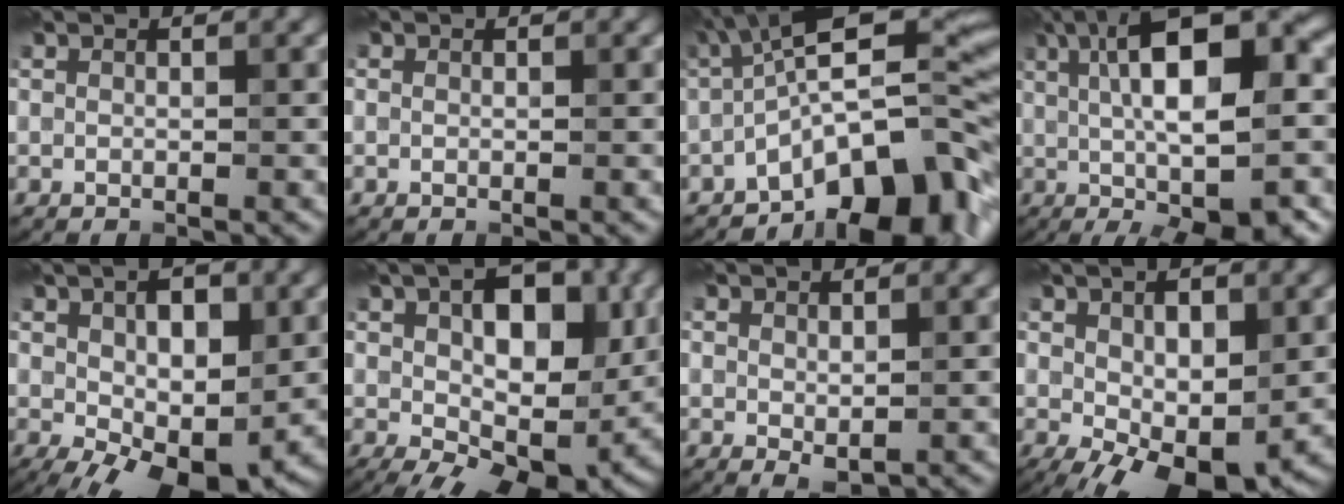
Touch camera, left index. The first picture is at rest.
{"total": 0.0}
{"total": 13.6, "force": [-6.3, 4.8, 11.0], "torque": [-0.139, 0.018, -0.107]}
{"total": 14.2, "force": [0.5, 4.4, 13.5], "torque": [-0.156, 0.023, 0.000]}
{"total": 11.0, "force": [-1.8, 5.9, 9.1], "torque": [-0.127, -0.004, -0.016]}
{"total": 12.8, "force": [0.7, 7.0, 10.7], "torque": [-0.144, -0.004, 0.018]}
{"total": 1.3, "force": [0.2, 0.7, 1.0], "torque": [-0.016, -0.002, 0.009]}
{"total": 9.9, "force": [-2.1, 5.2, 8.1], "torque": [-0.121, -0.008, -0.021]}